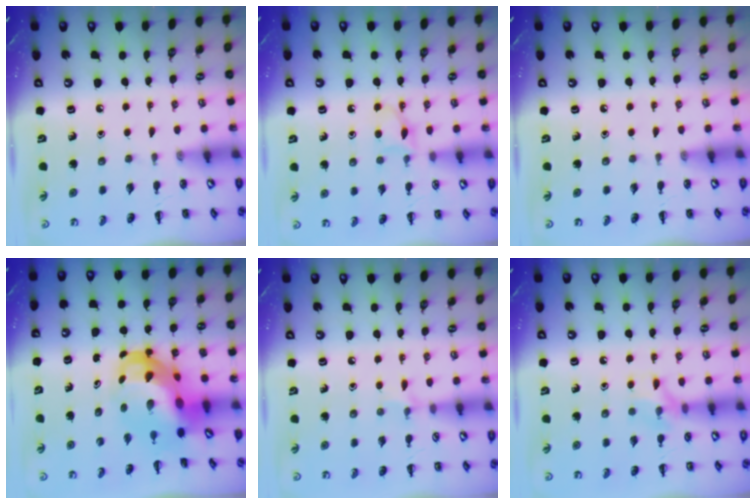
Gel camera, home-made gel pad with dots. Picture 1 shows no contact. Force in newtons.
{"total": 3.6, "press": 3.4, "slide": 1.3}
{"total": 0.0}
{"total": 9.2, "press": 8.9, "slide": 2.4}
{"total": 5.1, "press": 4.8, "slide": 1.7}
{"total": 8.1, "press": 8.0, "slide": 1.2}